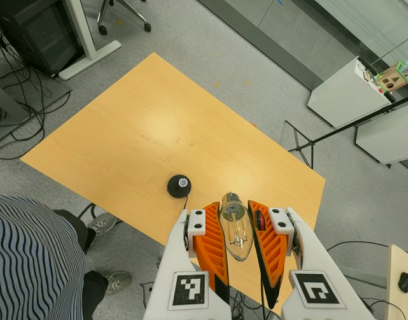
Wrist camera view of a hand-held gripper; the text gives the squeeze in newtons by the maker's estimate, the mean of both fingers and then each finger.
{"total": 23.9, "left": 26.1, "right": 21.8}